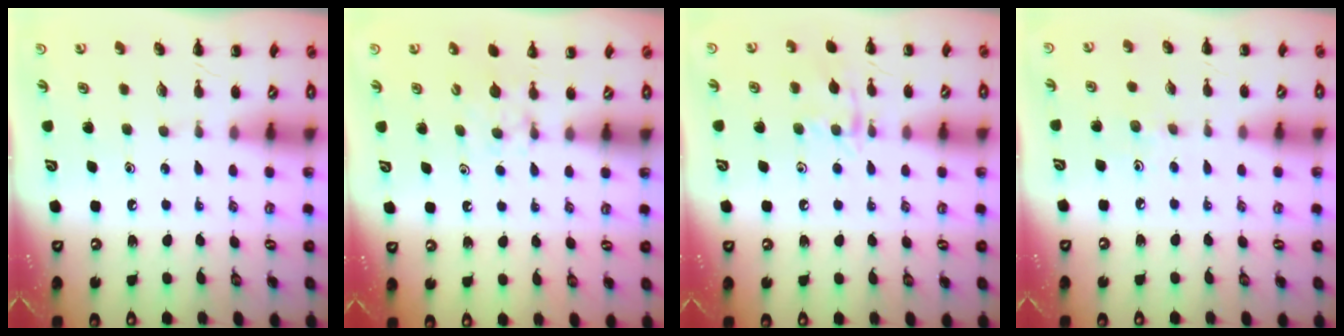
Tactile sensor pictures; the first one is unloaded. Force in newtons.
{"total": 4.1, "press": 3.8, "slide": 1.4}
{"total": 9.7, "press": 9.6, "slide": 1.0}
{"total": 3.4, "press": 3.2, "slide": 1.2}